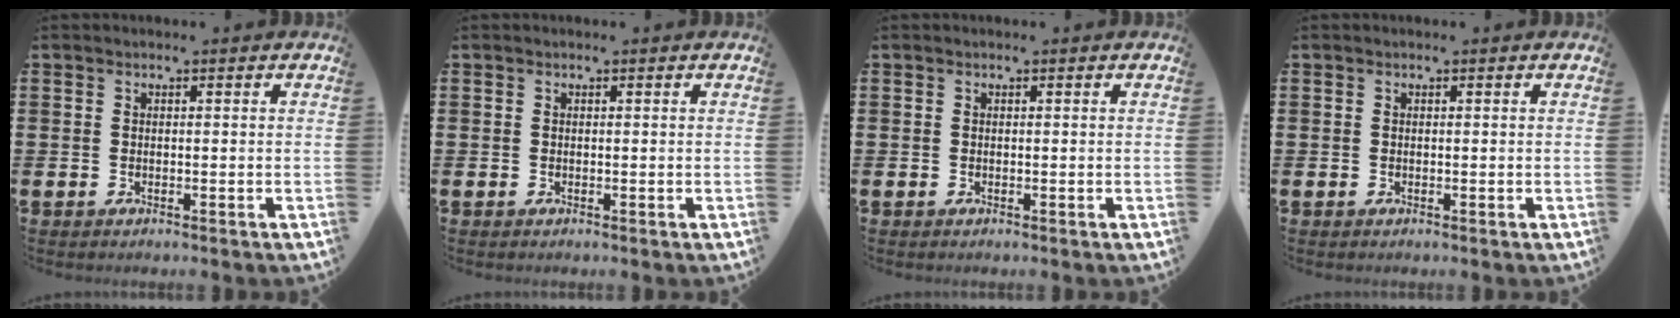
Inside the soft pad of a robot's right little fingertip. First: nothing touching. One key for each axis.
{"total": 0.0}
{"total": 0.0}
{"total": 0.0}